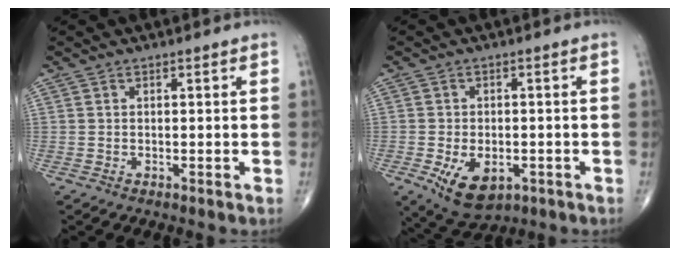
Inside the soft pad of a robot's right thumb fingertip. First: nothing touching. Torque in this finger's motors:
{"motor_torque": [0.10, 0.36, 0.52, 0.24, 0.06]}